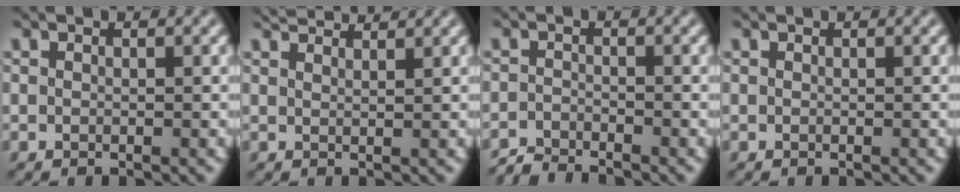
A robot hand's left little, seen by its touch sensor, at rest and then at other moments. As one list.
[{"total": 2.7, "force": [2.6, -0.1, 0.7], "torque": [-0.019, 0.010, 0.043]}, {"total": 2.3, "force": [-2.3, -0.1, 0.0], "torque": [-0.002, 0.000, -0.053]}, {"total": 0.0}]